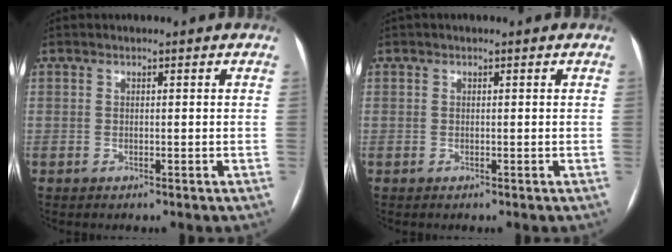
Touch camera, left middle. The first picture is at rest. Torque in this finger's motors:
{"motor_torque": [0.40, -0.45, 0.00, 0.00]}